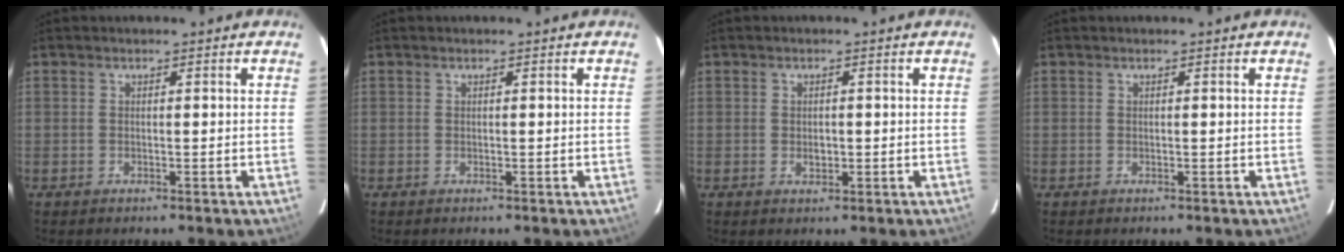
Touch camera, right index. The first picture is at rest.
{"total": 0.0}
{"total": 1.7, "force": [-0.3, 1.3, 1.1], "torque": [-0.017, 0.000, -0.004]}
{"total": 0.0}